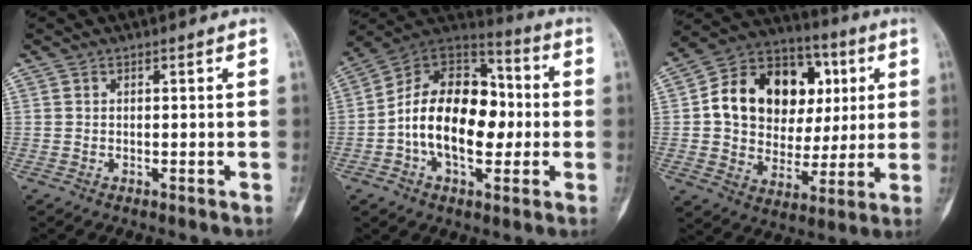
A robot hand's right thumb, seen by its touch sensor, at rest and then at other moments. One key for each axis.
{"total": 20.1, "fx": -1.6, "fy": 12.3, "fz": 15.7, "tx": -0.232, "ty": 0.036, "tz": -0.031}
{"total": 21.6, "fx": 4.2, "fy": 16.5, "fz": 13.3, "tx": -0.171, "ty": 0.026, "tz": 0.073}